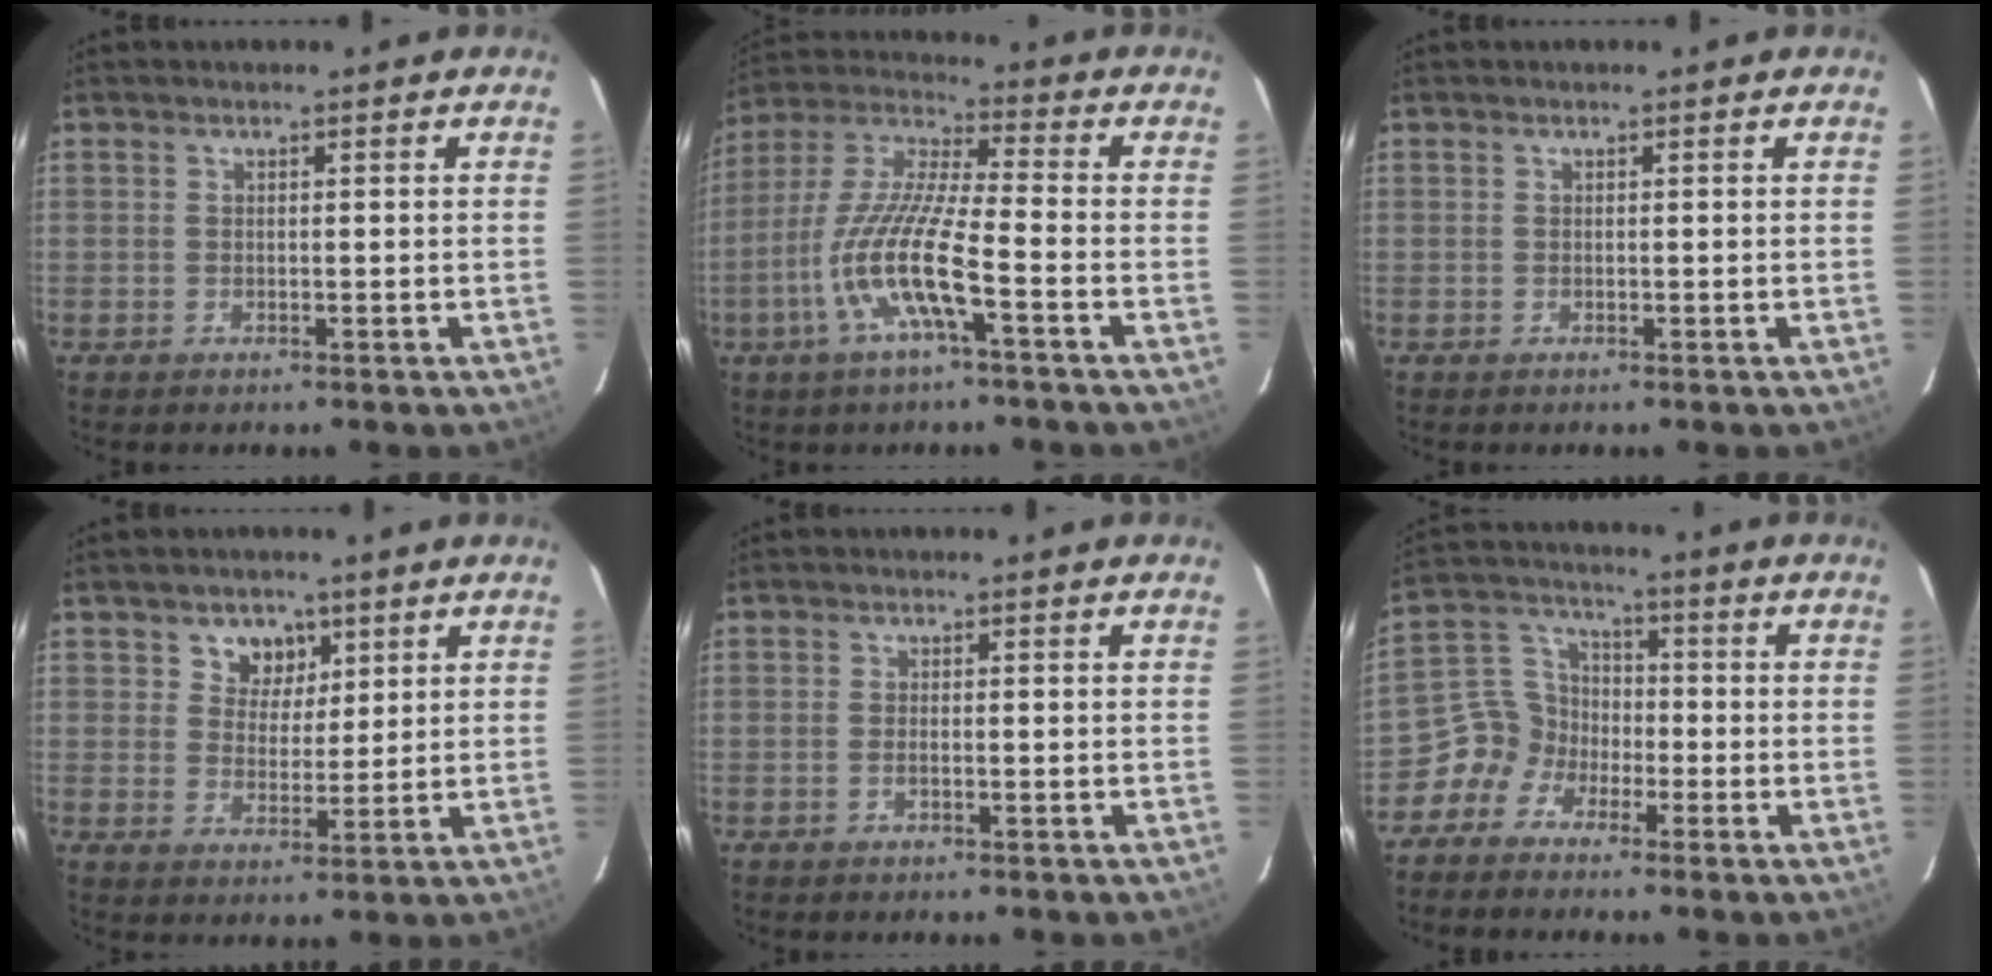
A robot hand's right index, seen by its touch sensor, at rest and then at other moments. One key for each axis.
{"total": 13.6, "fx": -5.4, "fy": 1.3, "fz": 12.5, "tx": -0.256, "ty": -0.002, "tz": -0.110}
{"total": 0.0}
{"total": 5.1, "fx": 2.6, "fy": 4.2, "fz": 1.3, "tx": -0.013, "ty": 0.003, "tz": 0.047}
{"total": 0.9, "fx": -0.4, "fy": 0.3, "fz": 0.8, "tx": -0.017, "ty": 0.002, "tz": -0.007}
{"total": 6.6, "fx": -3.9, "fy": 5.2, "fz": 1.0, "tx": -0.026, "ty": 0.033, "tz": -0.091}